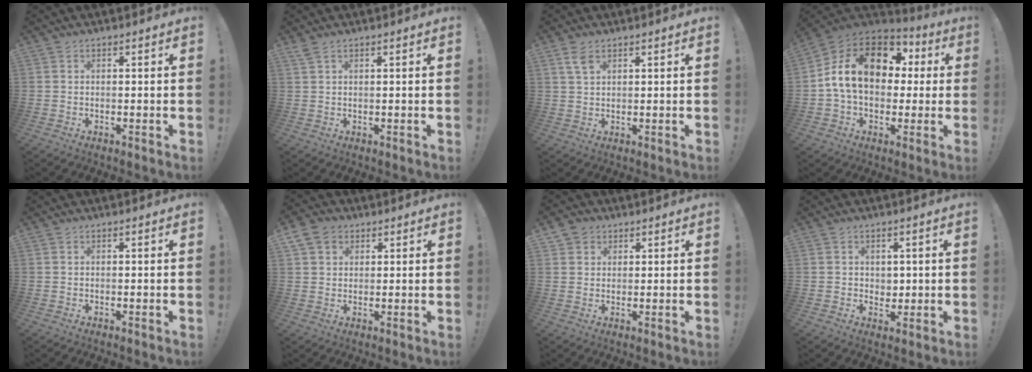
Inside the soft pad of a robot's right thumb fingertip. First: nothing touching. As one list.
[{"total": 1.2, "force": [0.9, 0.2, 0.7], "torque": [-0.013, 0.000, 0.016]}, {"total": 3.8, "force": [2.2, 1.8, 2.5], "torque": [-0.038, -0.009, 0.039]}, {"total": 18.8, "force": [3.9, 12.9, 13.1], "torque": [-0.204, 0.008, 0.075]}, {"total": 0.0}, {"total": 6.4, "force": [2.9, 5.0, 2.7], "torque": [-0.047, -0.003, 0.060]}, {"total": 3.1, "force": [1.6, 2.7, 0.3], "torque": [-0.006, -0.004, 0.030]}, {"total": 3.3, "force": [1.4, 3.0, 0.3], "torque": [0.010, -0.009, 0.023]}]